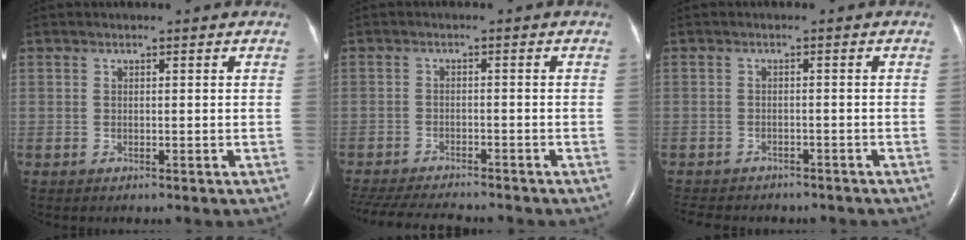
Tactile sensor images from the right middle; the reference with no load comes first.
{"total": 12.7, "force": [-11.4, 2.2, 5.1], "torque": [-0.106, -0.017, -0.167]}
{"total": 10.5, "force": [-8.9, 4.0, 3.9], "torque": [-0.081, -0.004, -0.108]}